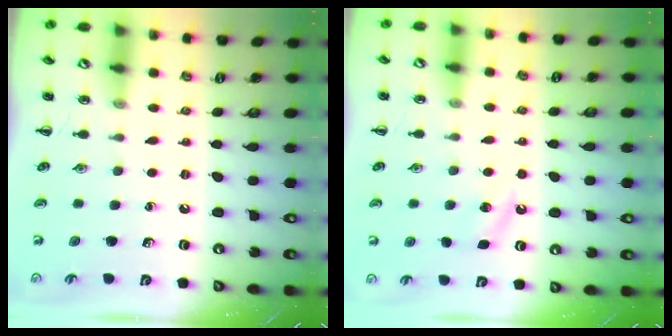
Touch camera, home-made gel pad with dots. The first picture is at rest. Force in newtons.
{"total": 4.0, "press": 3.8, "slide": 1.1}